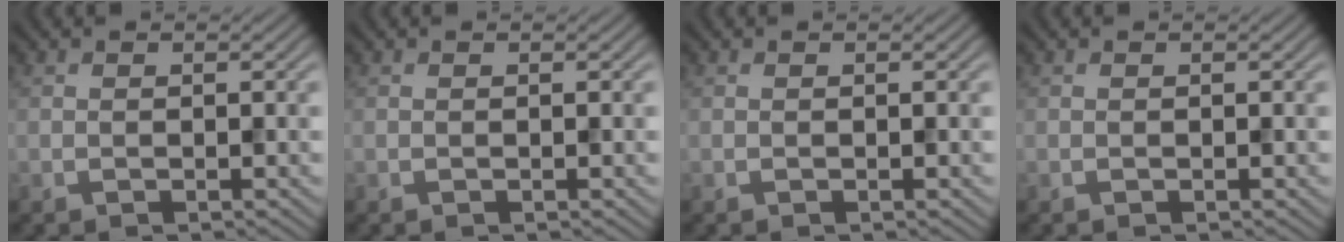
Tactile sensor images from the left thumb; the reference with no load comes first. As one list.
[{"total": 0.0}, {"total": 0.0}, {"total": 0.0}]